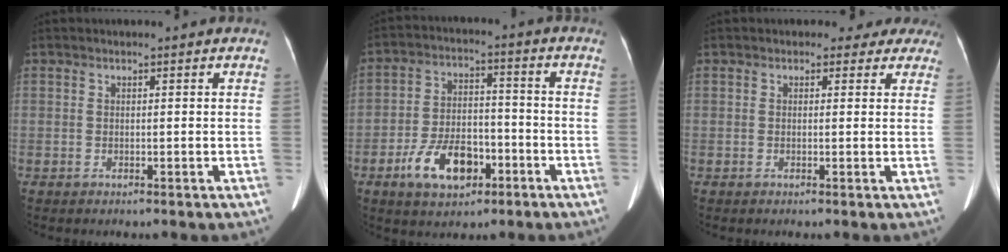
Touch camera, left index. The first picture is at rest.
{"total": 9.7, "force": [-4.9, 5.2, 6.6], "torque": [-0.131, 0.010, -0.080]}
{"total": 4.0, "force": [3.2, 2.4, 0.0], "torque": [0.021, 0.000, 0.015]}